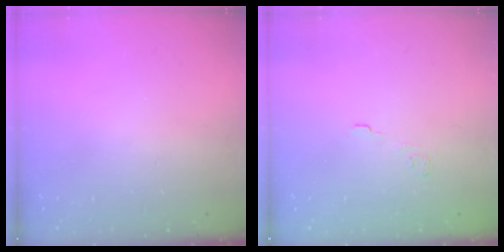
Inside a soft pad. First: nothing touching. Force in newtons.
{"total": 6.9, "press": 6.8, "slide": 1.2}